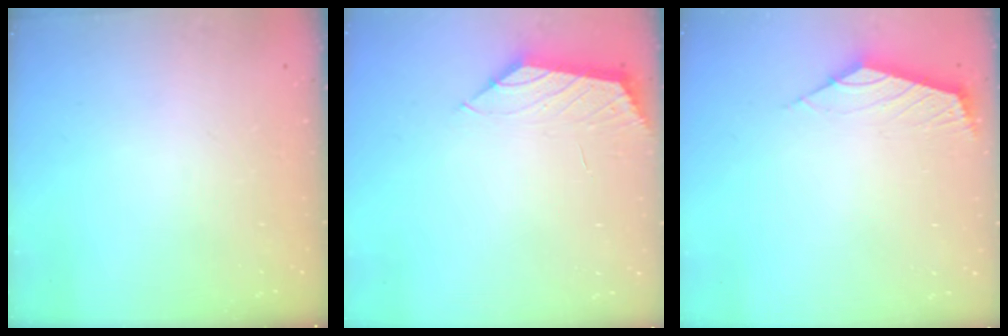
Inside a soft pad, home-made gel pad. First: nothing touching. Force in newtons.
{"total": 0.7, "press": 0.5, "slide": 0.5}
{"total": 2.4, "press": 2.3, "slide": 0.6}